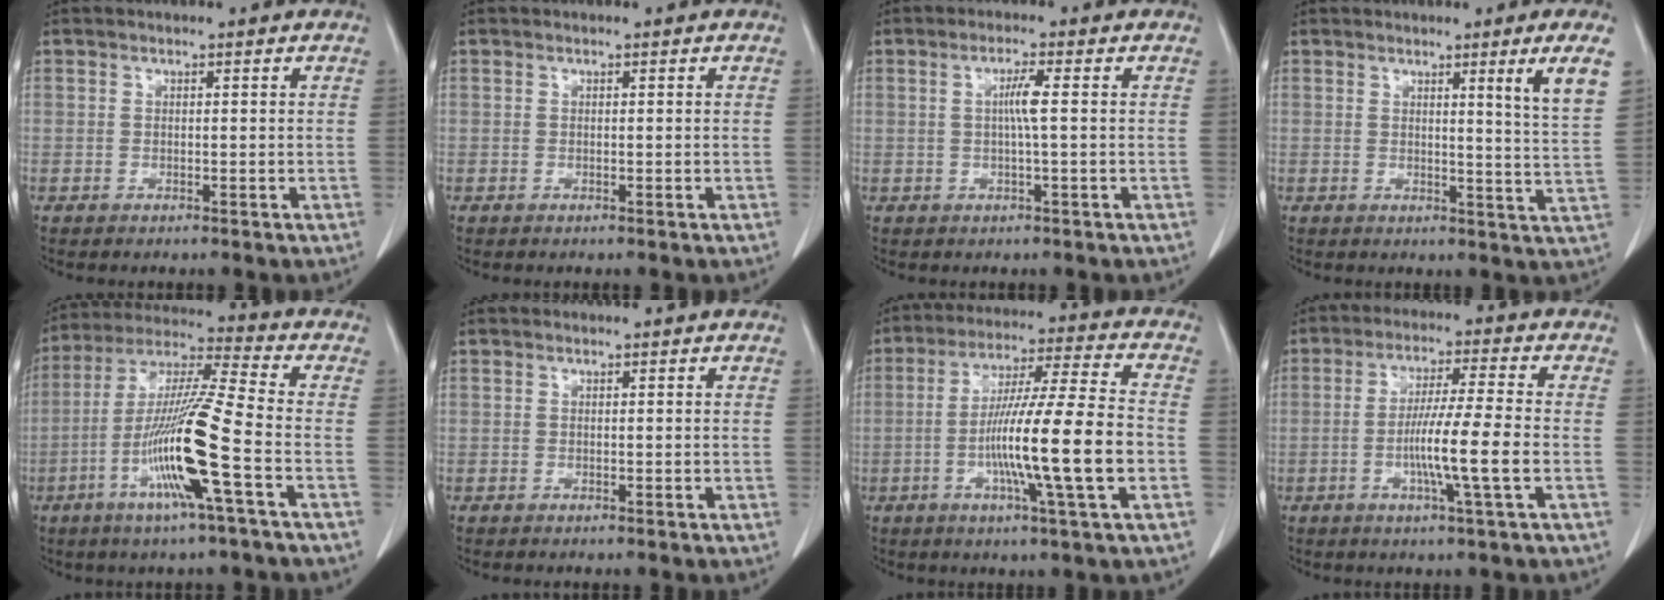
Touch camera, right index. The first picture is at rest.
{"total": 0.0}
{"total": 3.0, "force": [0.2, -0.4, 3.0], "torque": [-0.058, 0.000, 0.003]}
{"total": 6.0, "force": [2.9, -1.7, 4.9], "torque": [-0.071, -0.028, 0.039]}
{"total": 15.3, "force": [-5.1, -0.7, 14.4], "torque": [-0.287, -0.011, -0.104]}
{"total": 0.0}
{"total": 16.1, "force": [-3.6, -0.3, 15.7], "torque": [-0.273, -0.006, -0.069]}
{"total": 9.0, "force": [-2.1, -0.9, 8.7], "torque": [-0.160, -0.008, -0.041]}